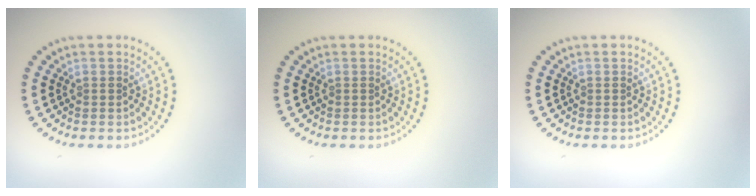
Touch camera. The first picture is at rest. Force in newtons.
{"total": 0.0}
{"total": 0.0}